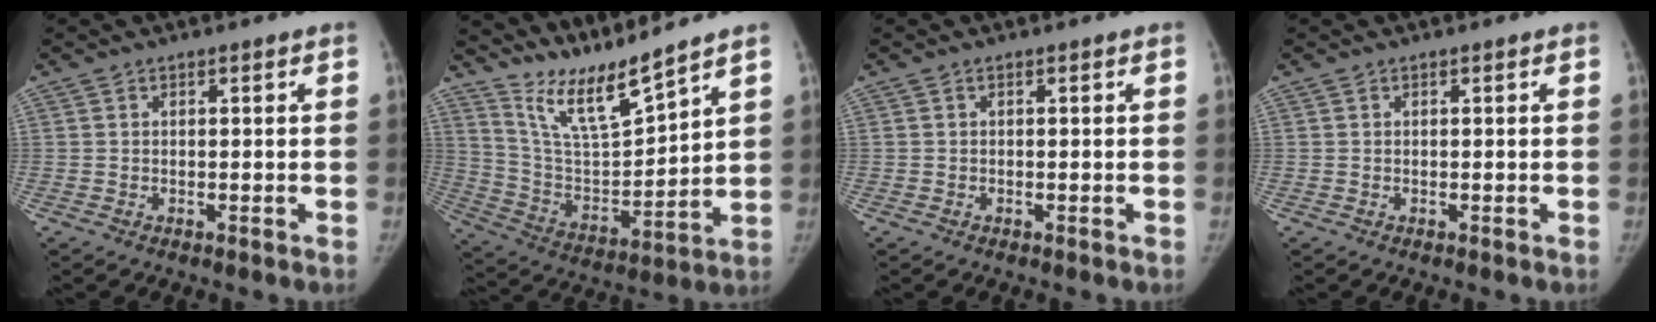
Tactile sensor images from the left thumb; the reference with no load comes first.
{"total": 12.2, "force": [10.9, 0.5, 5.5], "torque": [-0.093, -0.078, 0.221]}
{"total": 0.0}
{"total": 0.0}